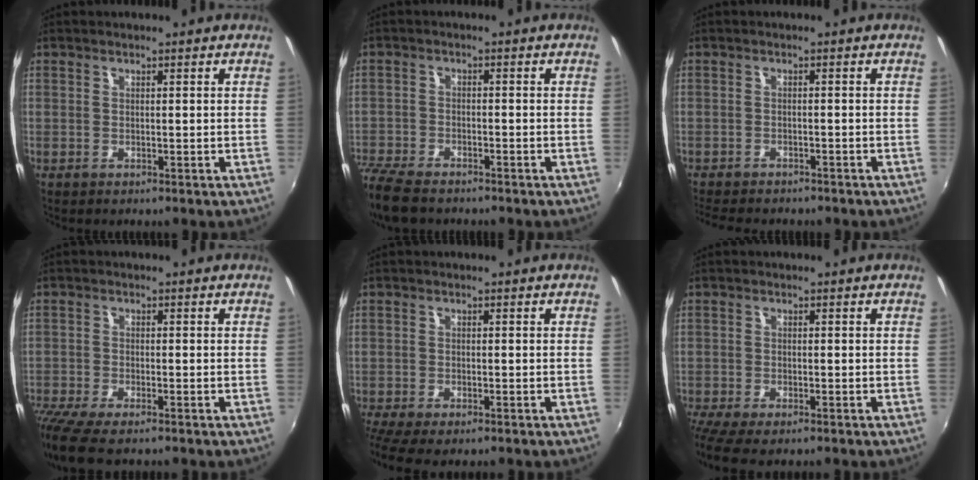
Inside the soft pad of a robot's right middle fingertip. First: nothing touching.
{"total": 10.0, "force": [-8.3, 3.2, 4.4], "torque": [-0.128, -0.031, -0.160]}
{"total": 7.6, "force": [-6.8, 2.1, 2.9], "torque": [-0.073, -0.019, -0.103]}
{"total": 8.5, "force": [-6.7, 1.7, 4.8], "torque": [-0.123, -0.042, -0.125]}
{"total": 4.5, "force": [-3.6, 0.8, 2.6], "torque": [-0.062, -0.027, -0.063]}
{"total": 4.7, "force": [-3.8, 0.7, 2.6], "torque": [-0.063, -0.027, -0.069]}